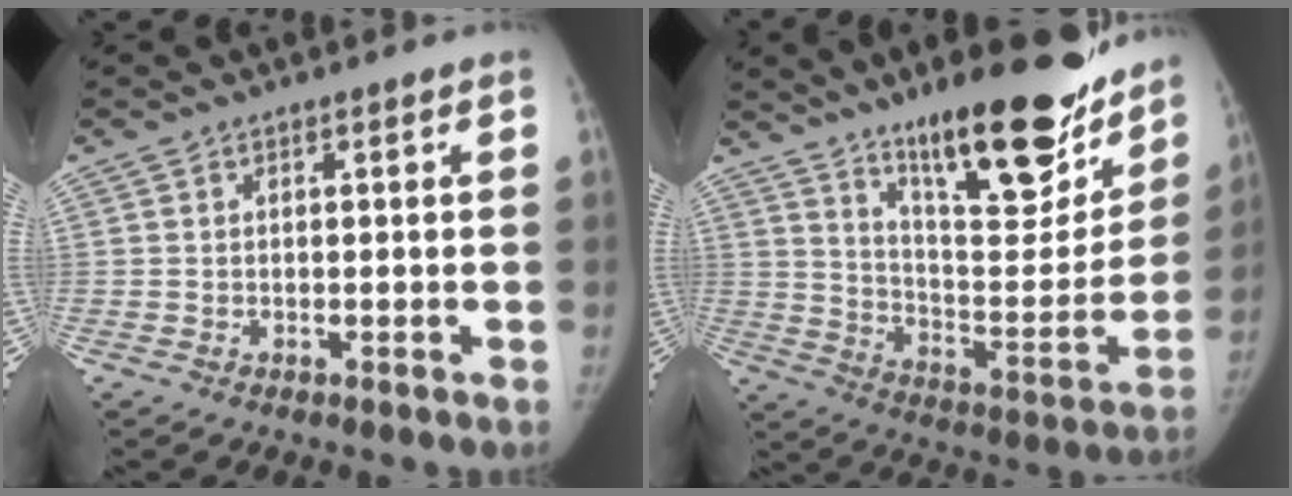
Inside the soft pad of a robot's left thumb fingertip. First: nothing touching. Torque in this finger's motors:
{"motor_torque": [0.48, 0.46, 1.40, -1.37, 0.10]}